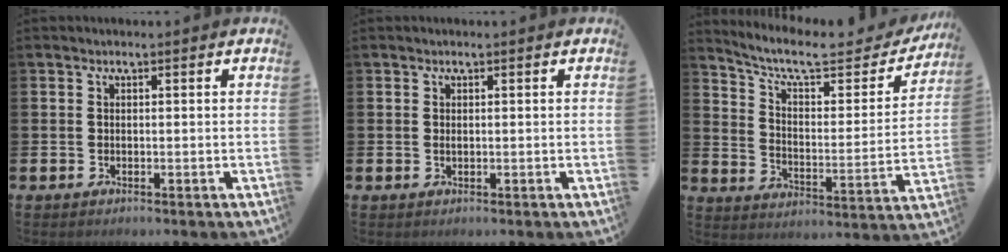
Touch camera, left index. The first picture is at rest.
{"total": 0.5, "force": [0.1, 0.2, 0.4], "torque": [-0.006, 0.001, 0.001]}
{"total": 8.3, "force": [6.9, 2.6, 3.8], "torque": [-0.102, -0.045, 0.116]}